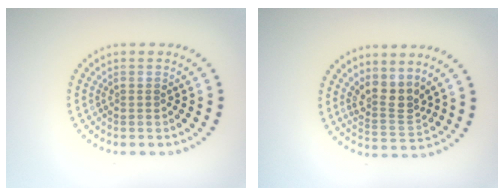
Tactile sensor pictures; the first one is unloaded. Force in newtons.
{"total": 3.0, "press": 2.3, "slide": 1.8}